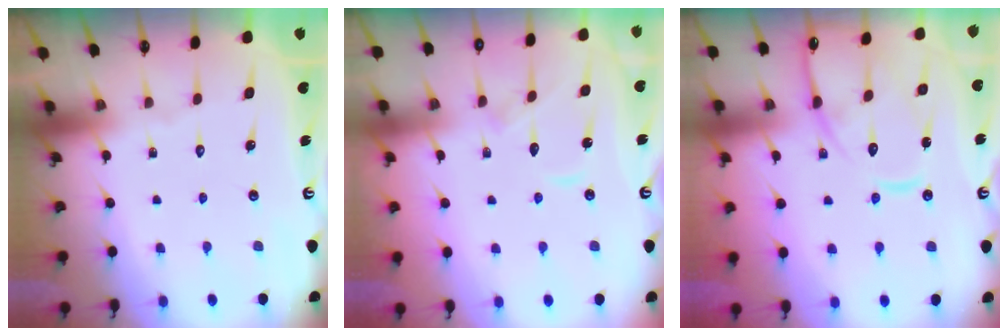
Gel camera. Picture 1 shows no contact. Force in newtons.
{"total": 7.2, "press": 7.2, "slide": 0.2}
{"total": 14.1, "press": 14.1, "slide": 1.1}